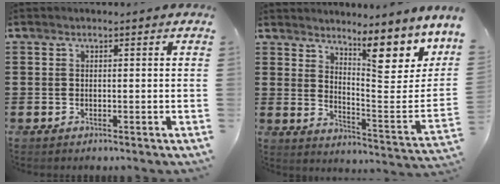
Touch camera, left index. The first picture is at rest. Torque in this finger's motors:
{"motor_torque": [2.04, -0.09, 0.47, 0.15]}